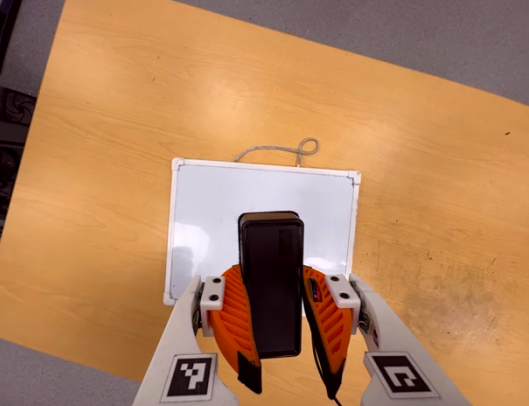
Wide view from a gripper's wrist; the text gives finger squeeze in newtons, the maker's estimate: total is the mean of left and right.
{"total": 9.0, "left": 8.1, "right": 10.0}